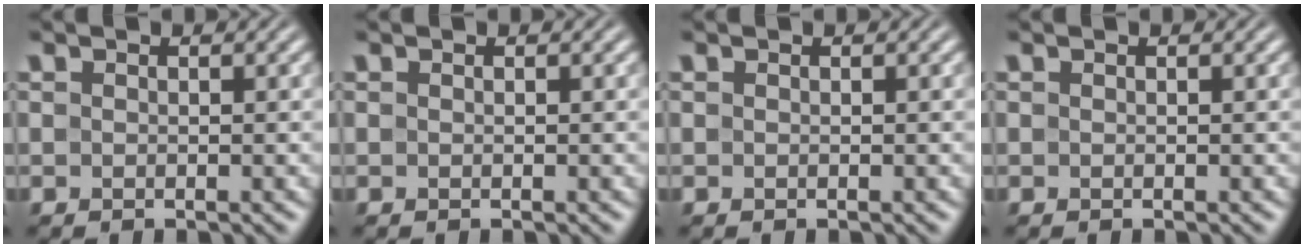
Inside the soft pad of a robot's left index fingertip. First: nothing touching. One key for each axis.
{"total": 0.0}
{"total": 0.0}
{"total": 0.0}